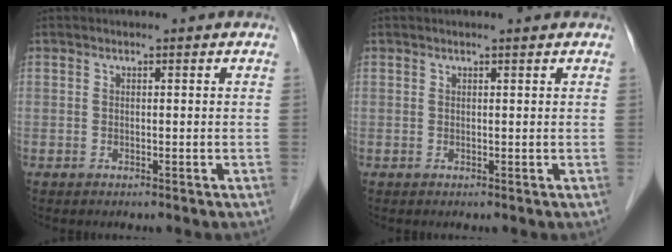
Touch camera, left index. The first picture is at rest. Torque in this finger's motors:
{"motor_torque": [0.37, -0.35, 0.08, 0.01]}